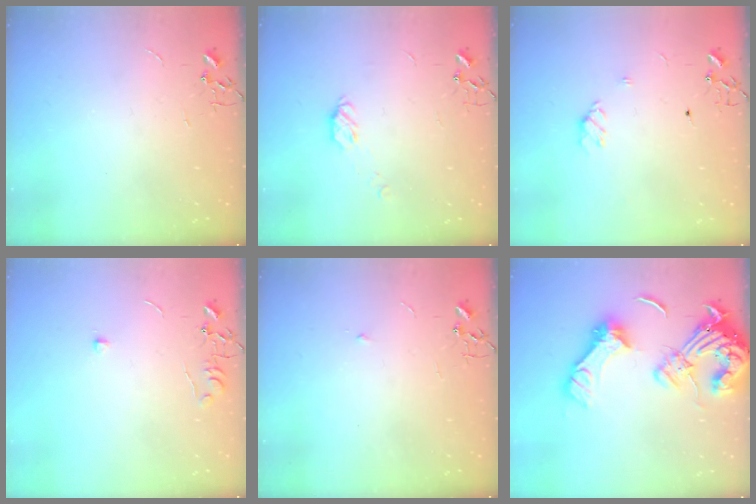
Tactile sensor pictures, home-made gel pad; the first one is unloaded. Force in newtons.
{"total": 5.5, "press": 5.5, "slide": 0.4}
{"total": 5.6, "press": 5.6, "slide": 0.7}
{"total": 5.8, "press": 5.7, "slide": 0.7}
{"total": 4.0, "press": 4.0, "slide": 0.5}
{"total": 20.8, "press": 20.7, "slide": 2.6}